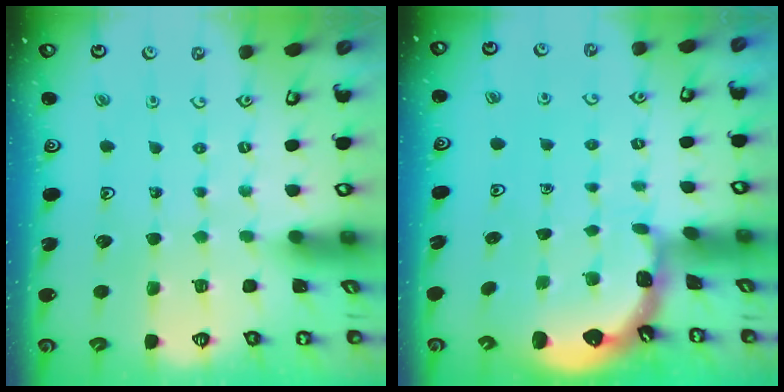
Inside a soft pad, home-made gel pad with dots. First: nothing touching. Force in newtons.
{"total": 1.2, "press": 1.2, "slide": 0.1}